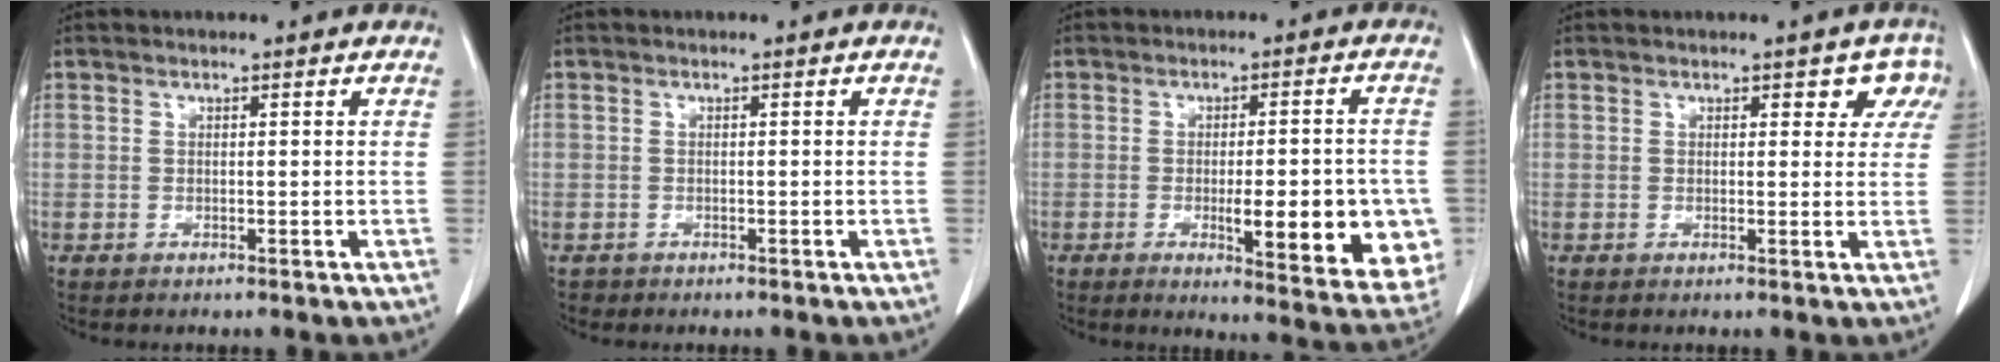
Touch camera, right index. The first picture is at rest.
{"total": 0.7, "force": [-0.4, 0.5, -0.2], "torque": [-0.007, 0.002, -0.008]}
{"total": 14.0, "force": [-3.5, 3.2, 13.2], "torque": [-0.121, -0.002, -0.029]}
{"total": 3.5, "force": [1.9, 2.3, 1.9], "torque": [0.003, 0.005, 0.011]}